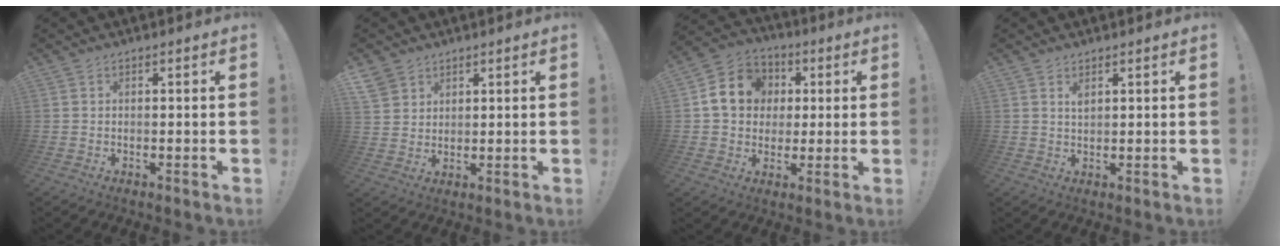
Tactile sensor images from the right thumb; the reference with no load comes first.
{"total": 5.2, "force": [3.8, 3.4, 1.0], "torque": [-0.022, -0.020, 0.076]}
{"total": 13.5, "force": [2.3, 11.7, 6.2], "torque": [-0.087, 0.013, 0.054]}
{"total": 1.8, "force": [1.2, 0.7, 1.2], "torque": [-0.011, -0.009, 0.019]}